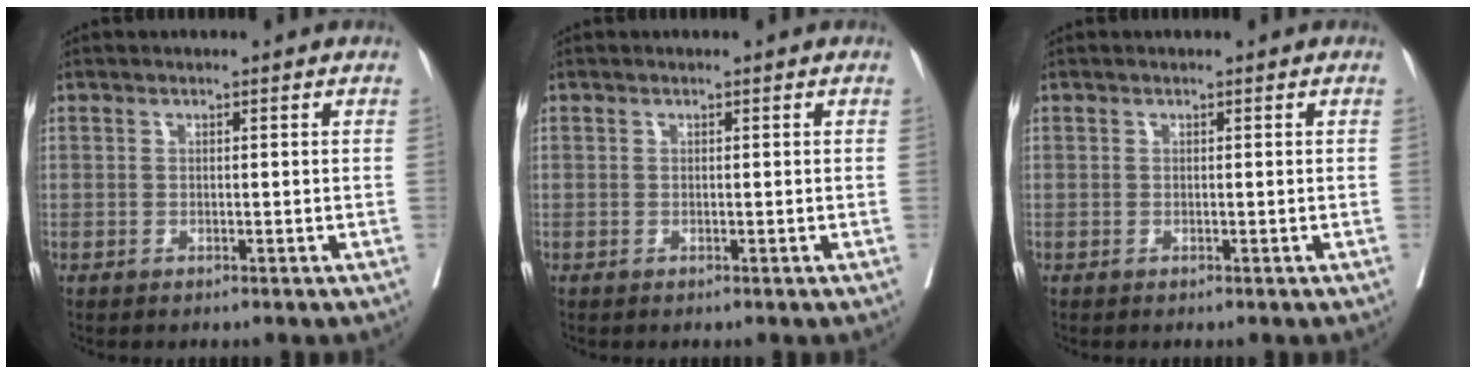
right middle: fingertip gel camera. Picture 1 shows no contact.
{"total": 0.0}
{"total": 0.0}